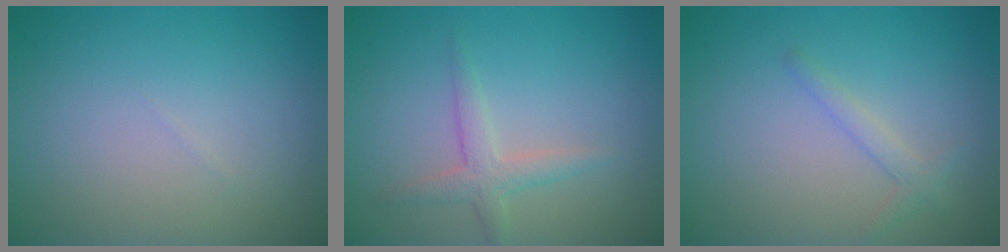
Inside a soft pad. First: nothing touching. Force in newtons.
{"total": 2.1, "press": 2.1, "slide": 0.1}
{"total": 1.4, "press": 1.4, "slide": 0.0}